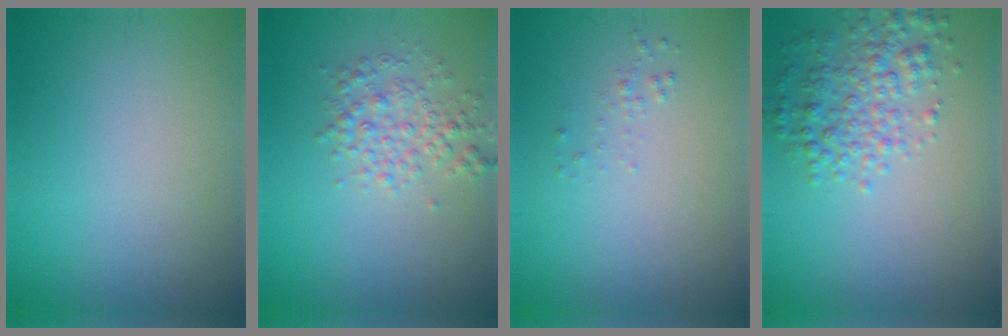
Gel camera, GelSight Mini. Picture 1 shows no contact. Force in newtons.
{"total": 2.8, "press": 2.8, "slide": 0.0}
{"total": 0.6, "press": 0.6, "slide": 0.1}
{"total": 3.8, "press": 3.8, "slide": 0.1}